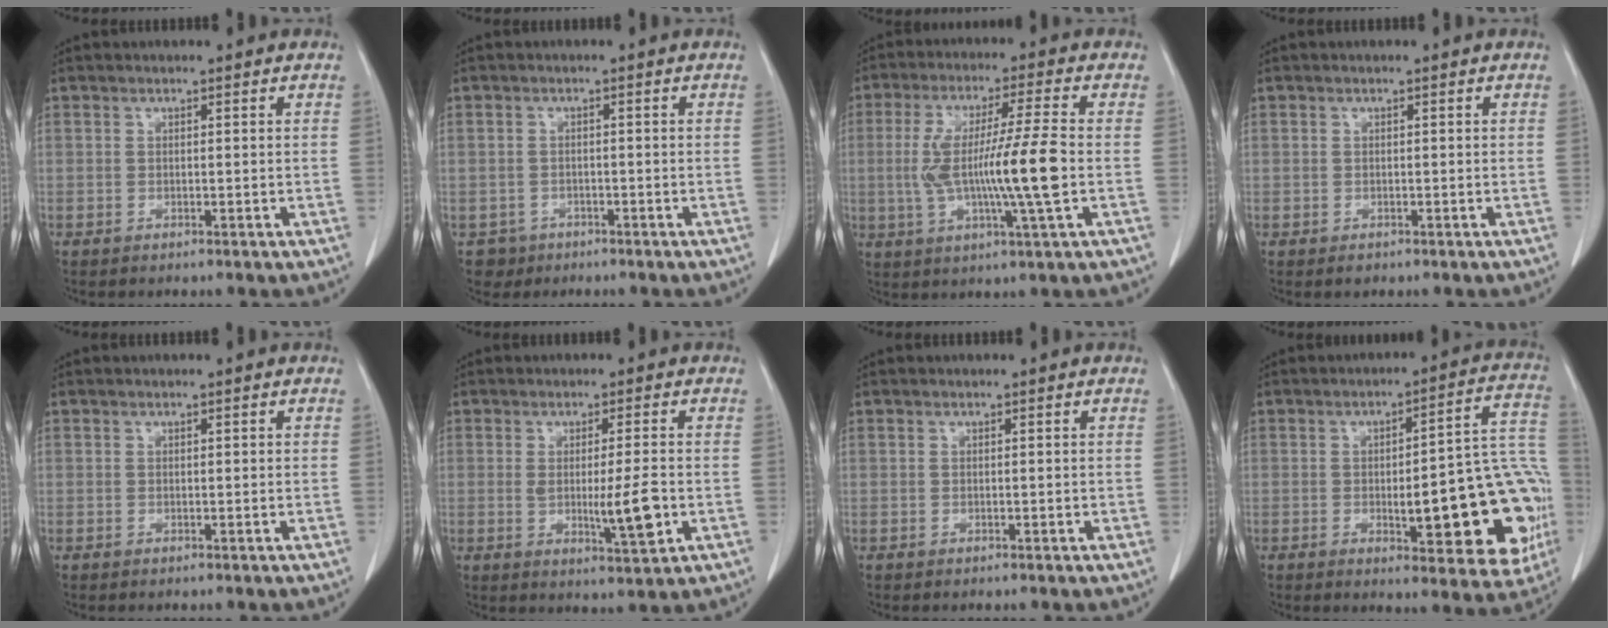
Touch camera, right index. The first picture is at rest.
{"total": 3.0, "force": [-1.4, 2.6, -0.4], "torque": [0.006, 0.011, -0.022]}
{"total": 12.7, "force": [-1.1, -0.2, 12.6], "torque": [-0.247, 0.001, -0.022]}
{"total": 1.1, "force": [-0.4, 1.0, 0.1], "torque": [0.000, 0.004, -0.005]}
{"total": 0.0}
{"total": 6.3, "force": [-0.9, 0.6, 6.2], "torque": [-0.096, -0.012, -0.010]}
{"total": 0.0}
{"total": 21.1, "force": [-4.1, 5.4, 20.0], "torque": [-0.166, 0.035, -0.033]}